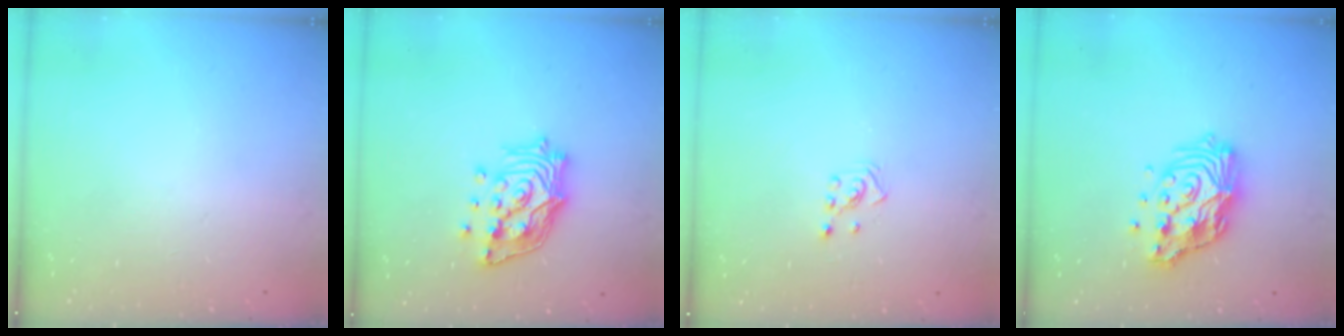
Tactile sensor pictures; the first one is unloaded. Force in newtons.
{"total": 14.8, "press": 14.7, "slide": 1.6}
{"total": 2.1, "press": 1.9, "slide": 0.8}
{"total": 14.9, "press": 14.8, "slide": 1.5}